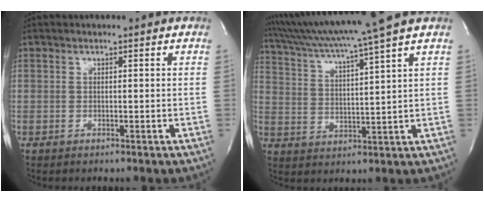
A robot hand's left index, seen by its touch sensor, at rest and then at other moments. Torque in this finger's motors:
{"motor_torque": [0.66, -0.71, 0.52, 0.21]}